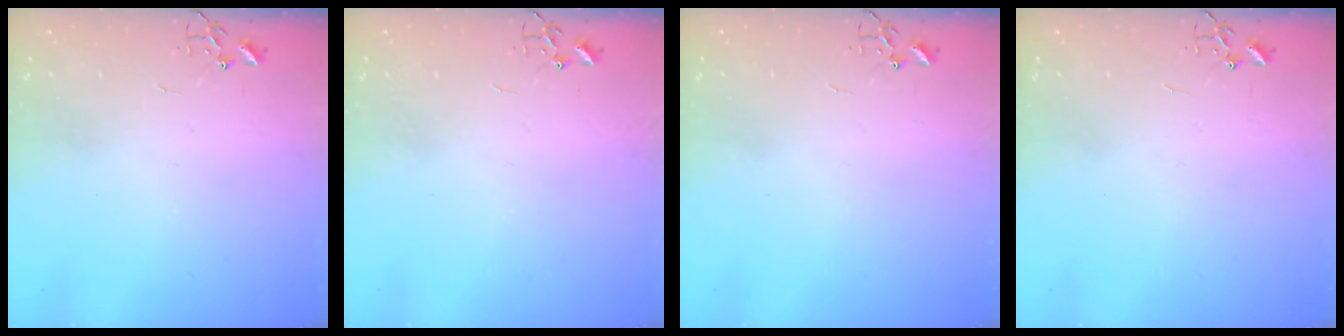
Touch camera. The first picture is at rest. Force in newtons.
{"total": 0.0}
{"total": 0.0}
{"total": 0.0}